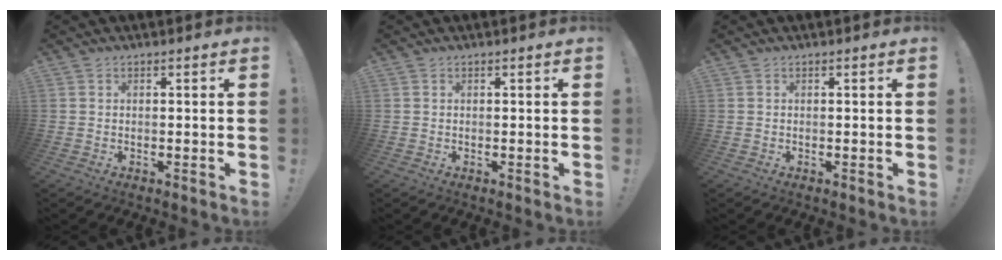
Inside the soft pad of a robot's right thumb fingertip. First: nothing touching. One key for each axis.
{"total": 0.0}
{"total": 0.0}